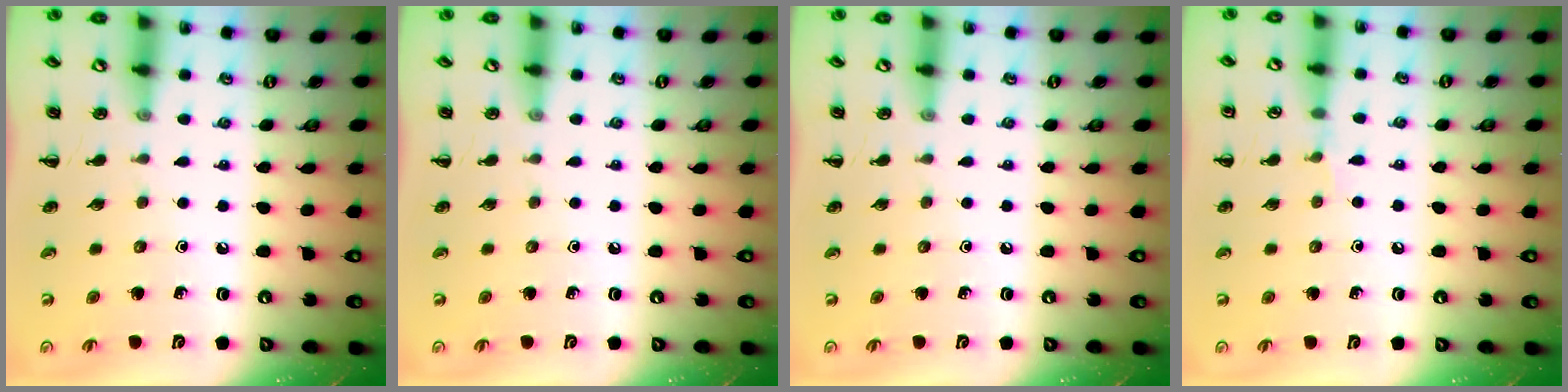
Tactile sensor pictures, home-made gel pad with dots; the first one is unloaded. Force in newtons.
{"total": 0.0}
{"total": 0.0}
{"total": 4.0, "press": 3.7, "slide": 1.4}